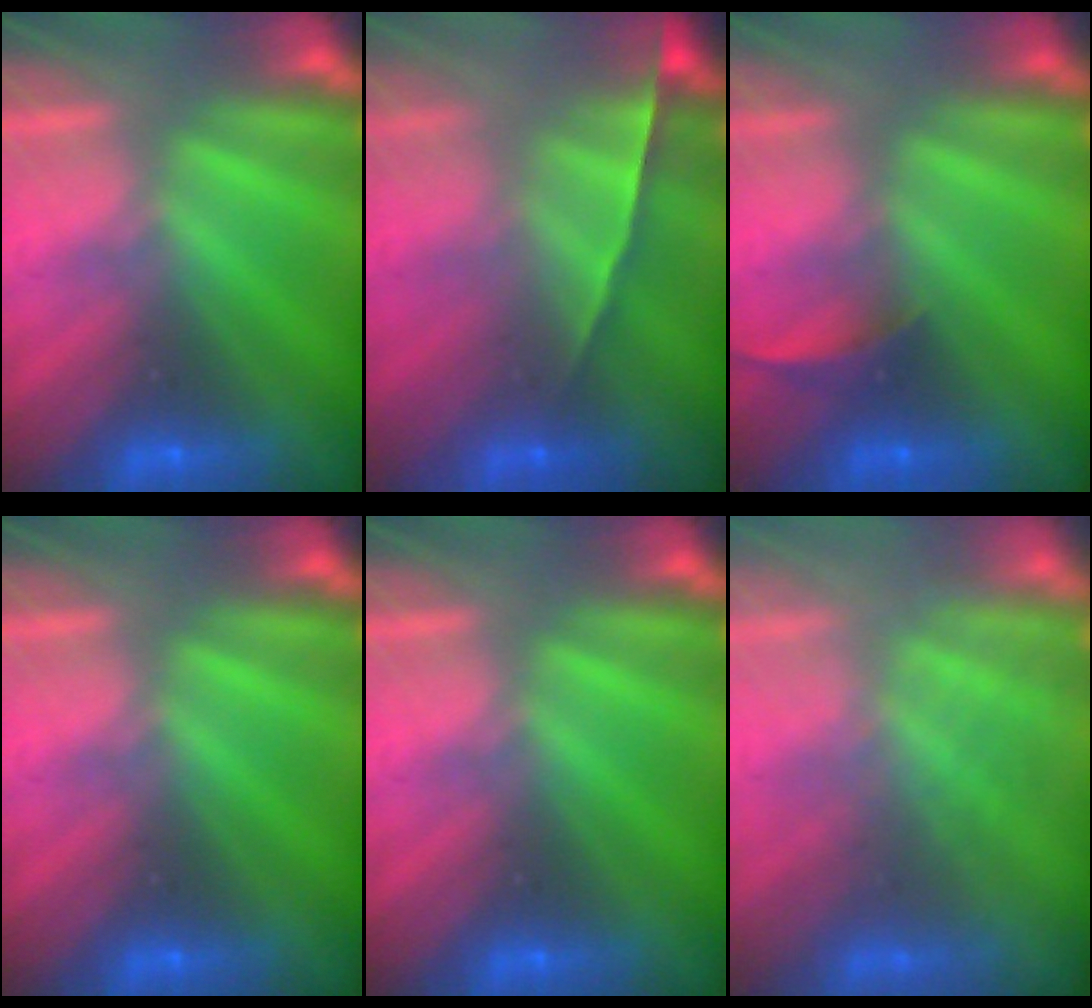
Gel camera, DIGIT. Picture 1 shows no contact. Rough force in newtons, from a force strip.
{"total": 1.5}
{"total": 1.8}
{"total": 0.0}
{"total": 0.0}
{"total": 3.0}